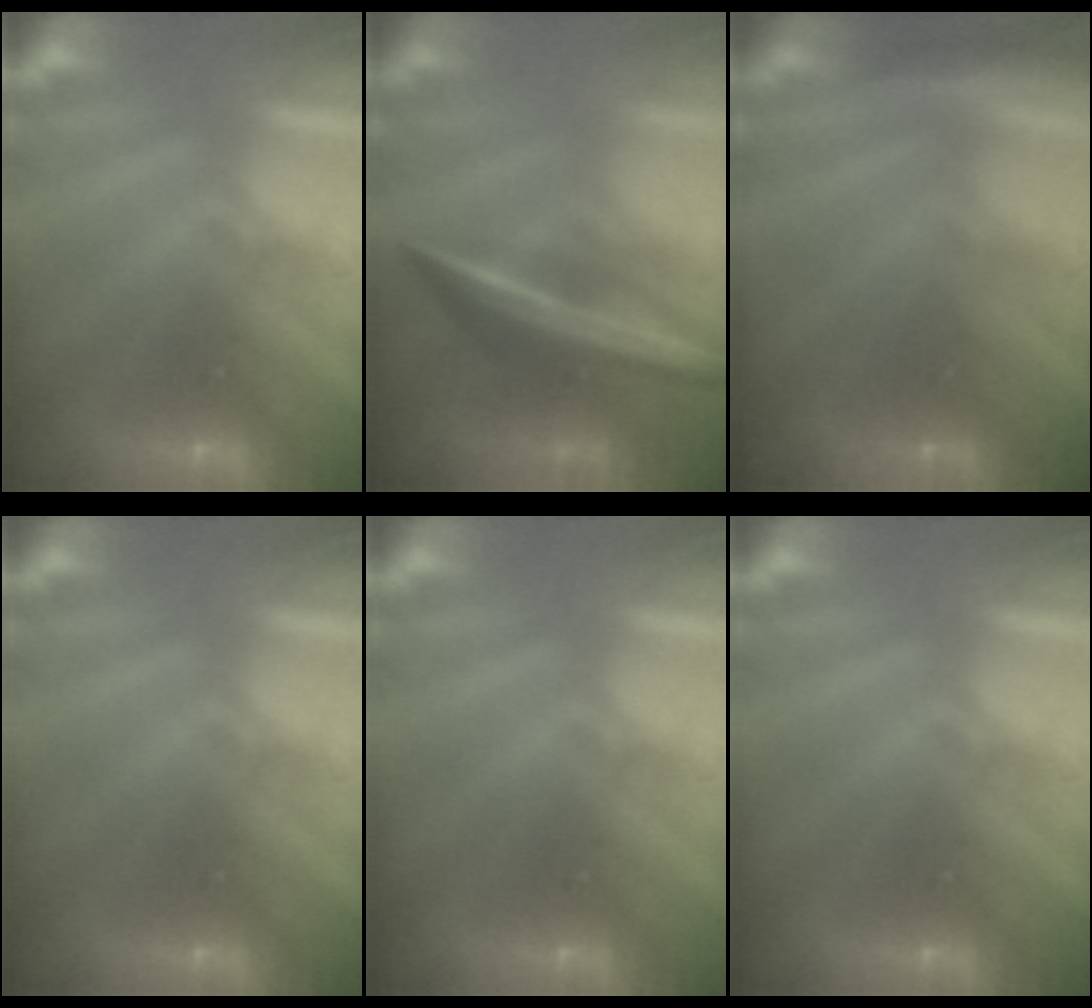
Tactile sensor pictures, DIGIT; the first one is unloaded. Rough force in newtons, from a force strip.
{"total": 2.5}
{"total": 2.0}
{"total": 0.0}
{"total": 0.0}
{"total": 0.0}